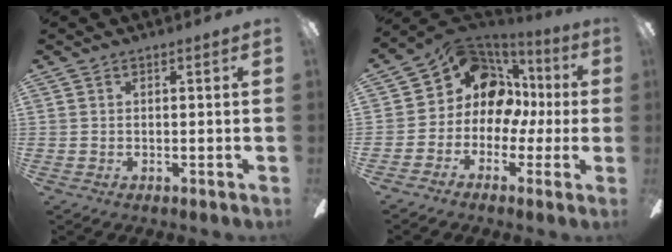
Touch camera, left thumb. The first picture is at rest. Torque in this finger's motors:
{"motor_torque": [0.13, 0.44, -0.15, 0.27, 0.03]}